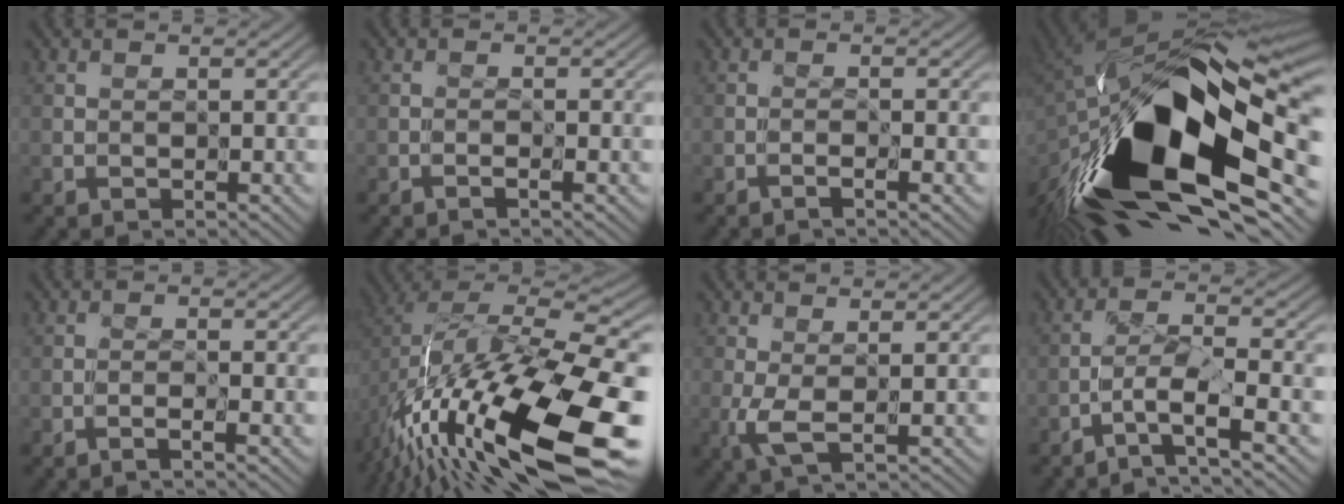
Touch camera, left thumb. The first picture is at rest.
{"total": 0.8, "force": [-0.6, -0.3, 0.5], "torque": [-0.013, 0.002, -0.014]}
{"total": 1.1, "force": [-0.8, -0.3, 0.7], "torque": [-0.016, 0.002, -0.020]}
{"total": 20.0, "force": [-6.1, 10.0, 16.2], "torque": [-0.323, -0.042, -0.098]}
{"total": 1.5, "force": [-1.1, -0.3, 0.9], "torque": [-0.020, 0.003, -0.027]}
{"total": 18.6, "force": [-7.1, 7.7, 15.4], "torque": [-0.296, -0.028, -0.115]}
{"total": 2.1, "force": [0.2, 0.2, 2.1], "torque": [-0.063, -0.002, -0.002]}
{"total": 6.0, "force": [-3.5, 0.9, 4.8], "torque": [-0.091, 0.005, -0.073]}